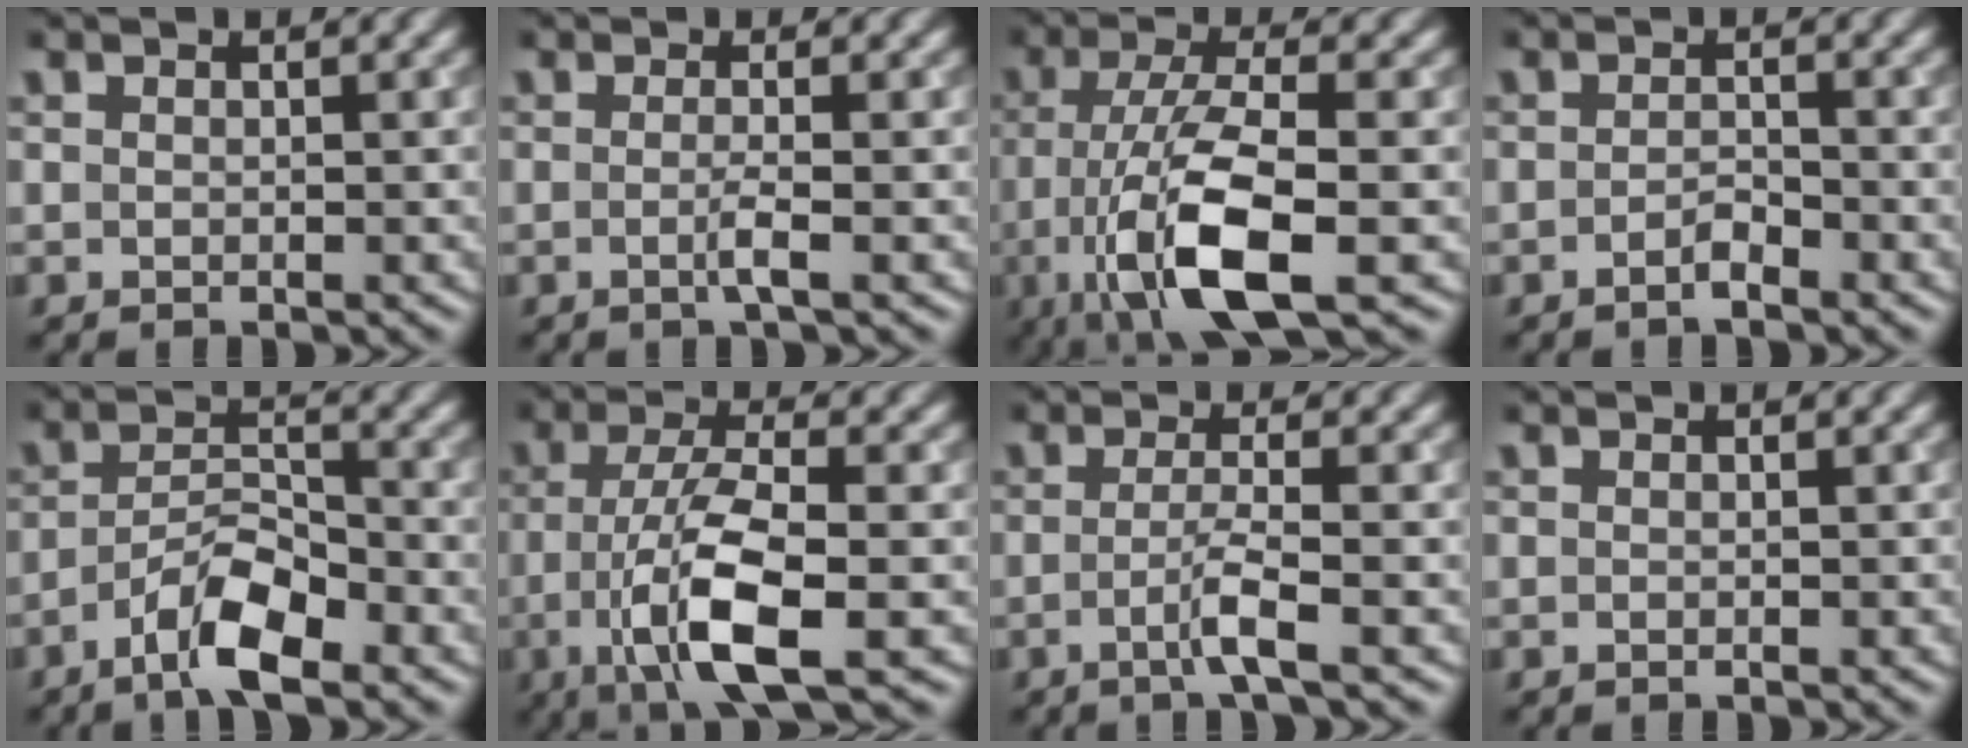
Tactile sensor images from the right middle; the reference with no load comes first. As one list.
[{"total": 1.7, "force": [-0.4, 0.2, 1.6], "torque": [-0.030, -0.003, -0.011]}, {"total": 10.0, "force": [-3.6, 3.1, 8.8], "torque": [-0.174, -0.008, -0.068]}, {"total": 1.3, "force": [-0.9, 0.3, 0.9], "torque": [-0.019, 0.003, -0.017]}, {"total": 5.1, "force": [-3.2, 1.5, 3.7], "torque": [-0.068, 0.005, -0.060]}, {"total": 8.2, "force": [-2.4, 2.5, 7.5], "torque": [-0.144, 0.000, -0.046]}, {"total": 2.6, "force": [-0.8, 0.3, 2.5], "torque": [-0.047, 0.001, -0.024]}, {"total": 0.0}]